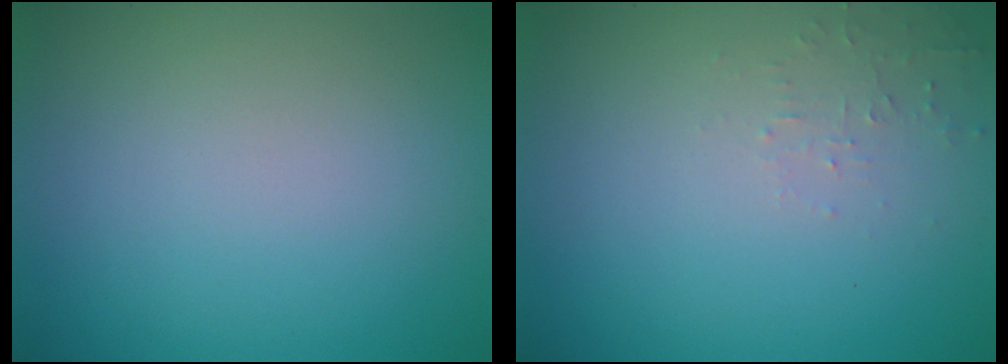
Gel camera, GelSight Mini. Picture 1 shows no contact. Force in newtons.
{"total": 1.2, "press": 1.2, "slide": 0.3}